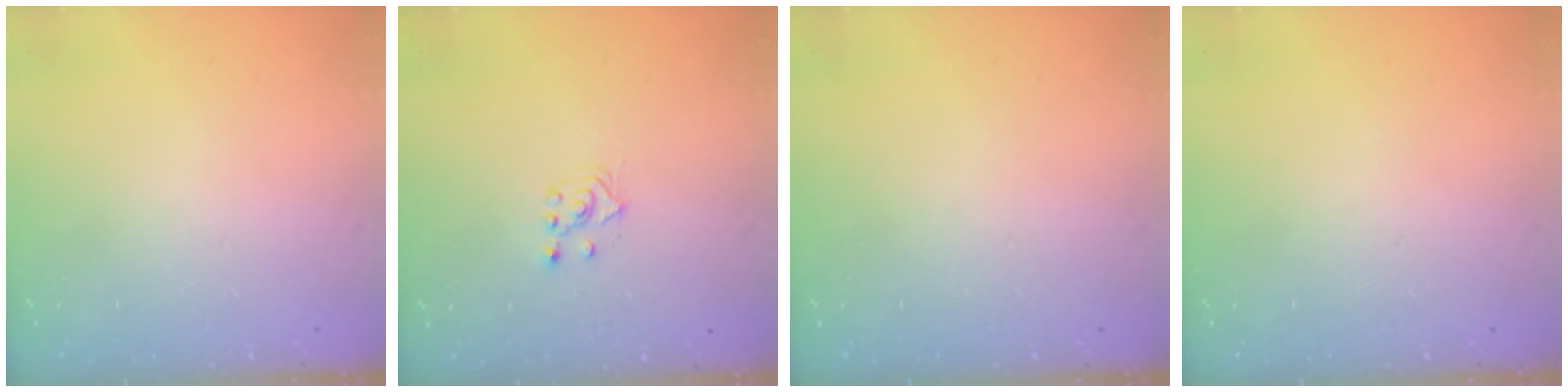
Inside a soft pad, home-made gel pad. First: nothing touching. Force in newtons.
{"total": 3.5, "press": 3.4, "slide": 0.8}
{"total": 0.0}
{"total": 0.0}